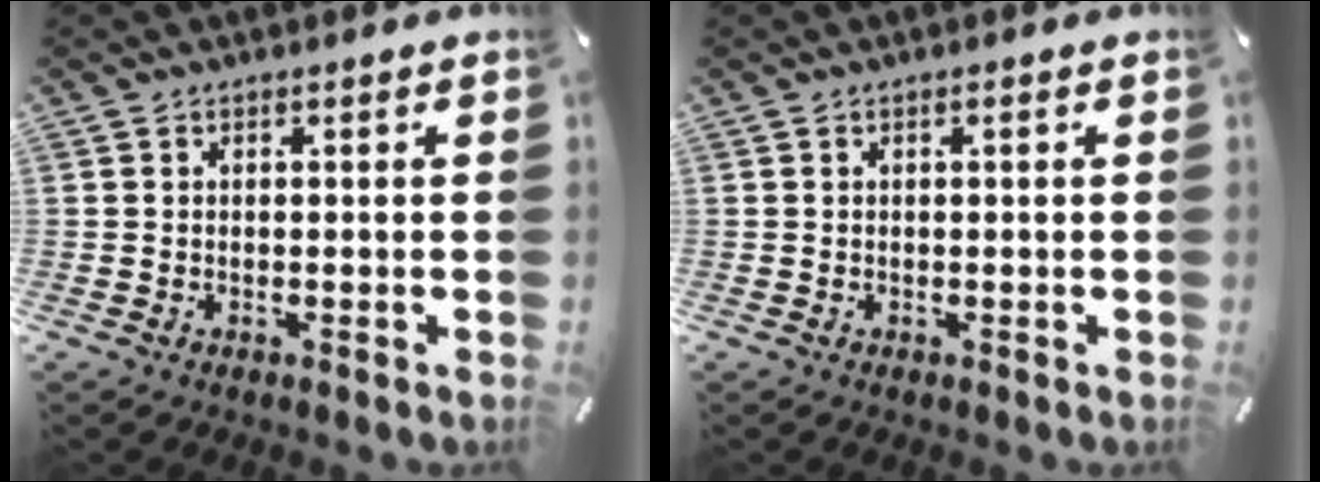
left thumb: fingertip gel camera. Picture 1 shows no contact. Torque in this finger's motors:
{"motor_torque": [-0.37, -0.22, -0.14, 0.02, 0.05]}